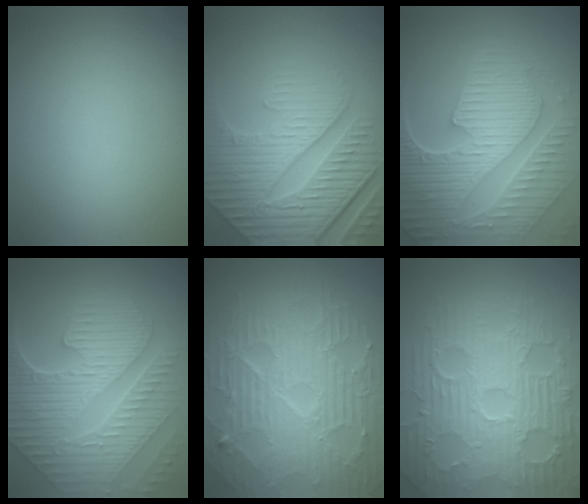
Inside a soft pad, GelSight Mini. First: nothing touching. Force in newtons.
{"total": 9.0, "press": 6.2, "slide": 6.5}
{"total": 8.8, "press": 6.4, "slide": 6.0}
{"total": 10.1, "press": 6.9, "slide": 7.4}
{"total": 10.9, "press": 6.8, "slide": 8.5}
{"total": 9.4, "press": 6.8, "slide": 6.4}